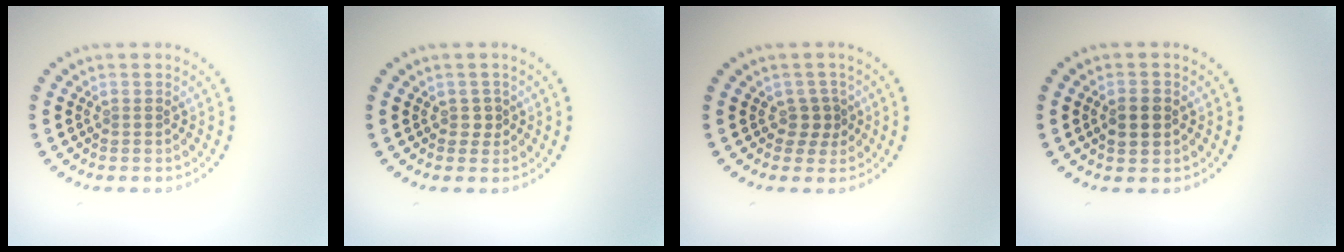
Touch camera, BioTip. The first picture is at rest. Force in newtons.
{"total": 0.8, "press": 0.7, "slide": 0.4}
{"total": 1.5, "press": 1.3, "slide": 0.9}
{"total": 2.5, "press": 2.5, "slide": 0.2}